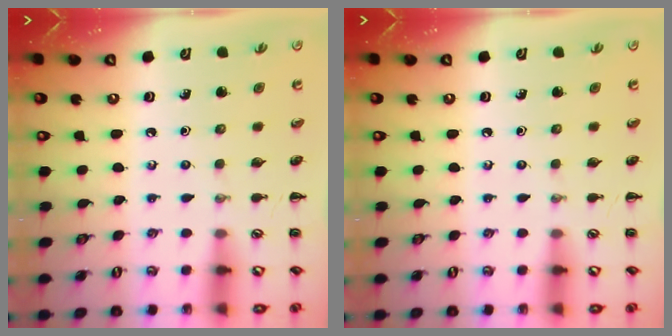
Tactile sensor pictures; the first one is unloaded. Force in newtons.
{"total": 0.0}